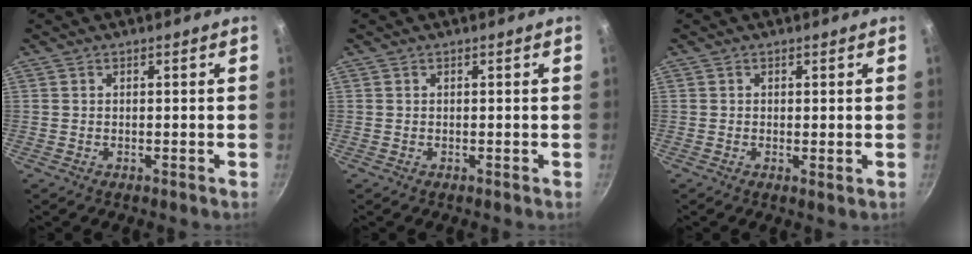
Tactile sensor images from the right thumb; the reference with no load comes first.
{"total": 0.0}
{"total": 0.9, "force": [0.2, 0.4, 0.8], "torque": [-0.014, -0.007, 0.000]}